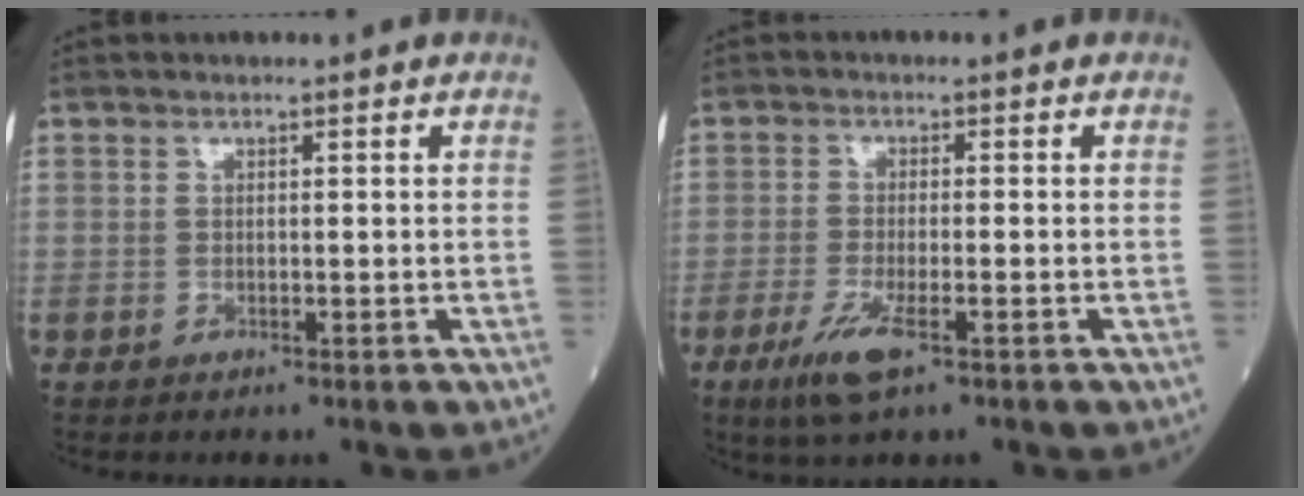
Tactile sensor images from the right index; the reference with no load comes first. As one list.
[{"total": 5.5, "force": [-3.0, 0.9, 4.5], "torque": [-0.099, -0.014, -0.055]}]